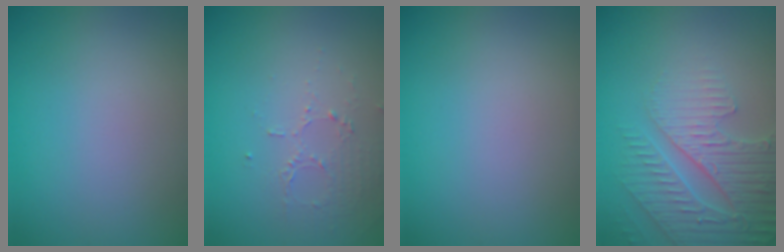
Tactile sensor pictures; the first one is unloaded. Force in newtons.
{"total": 1.4, "press": 0.8, "slide": 1.2}
{"total": 0.0}
{"total": 4.5, "press": 4.3, "slide": 1.2}